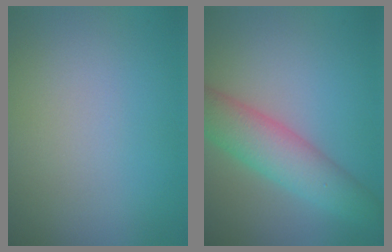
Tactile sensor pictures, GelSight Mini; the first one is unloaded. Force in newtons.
{"total": 5.6, "press": 5.6, "slide": 0.2}